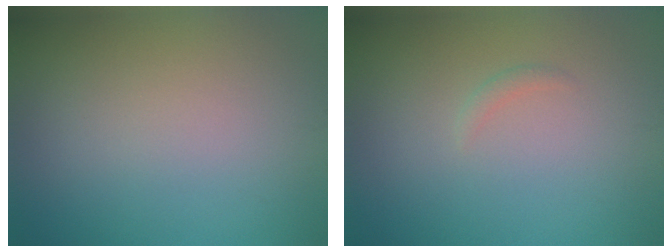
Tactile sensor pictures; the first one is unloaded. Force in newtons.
{"total": 0.6, "press": 0.6, "slide": 0.0}